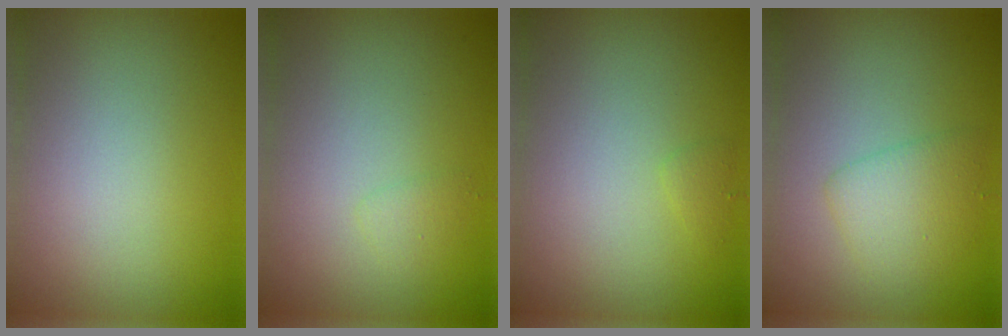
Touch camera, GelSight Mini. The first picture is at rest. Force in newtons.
{"total": 0.8, "press": 0.8, "slide": 0.0}
{"total": 0.7, "press": 0.7, "slide": 0.0}
{"total": 2.6, "press": 2.6, "slide": 0.1}